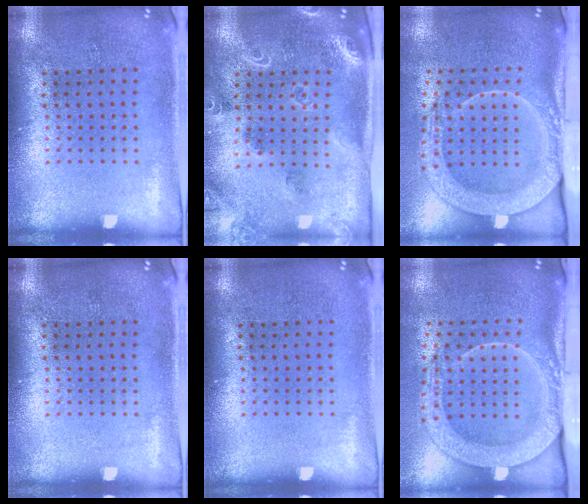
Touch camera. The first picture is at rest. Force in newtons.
{"total": 1.9, "press": 1.8, "slide": 0.3}
{"total": 2.8, "press": 2.2, "slide": 1.8}
{"total": 0.0}
{"total": 0.0}
{"total": 2.8, "press": 2.2, "slide": 1.8}